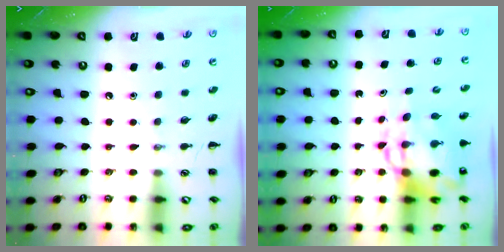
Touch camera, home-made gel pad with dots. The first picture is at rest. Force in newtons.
{"total": 9.0, "press": 8.7, "slide": 2.3}